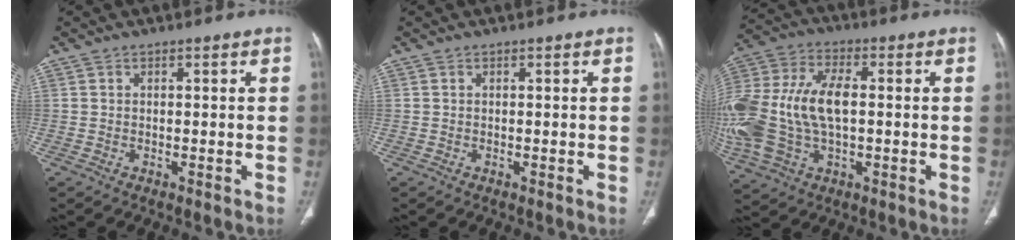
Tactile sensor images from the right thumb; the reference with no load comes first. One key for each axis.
{"total": 0.0}
{"total": 23.0, "fx": -0.5, "fy": 13.5, "fz": 18.6, "tx": -0.447, "ty": 0.010, "tz": 0.000}